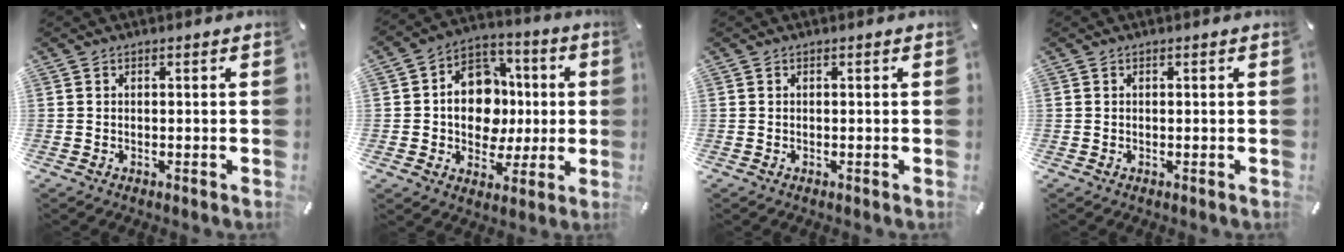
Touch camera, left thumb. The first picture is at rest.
{"total": 14.5, "force": [-0.5, 12.0, 8.1], "torque": [-0.134, 0.012, 0.000]}
{"total": 0.0}
{"total": 0.0}